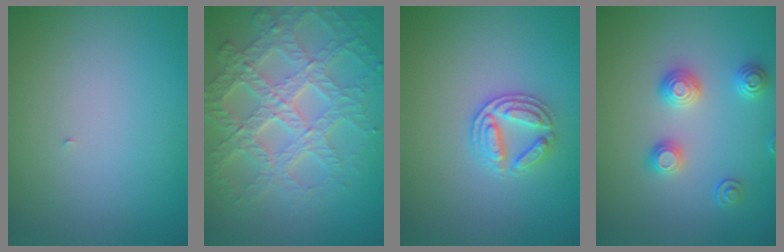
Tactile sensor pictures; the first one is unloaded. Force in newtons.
{"total": 7.8, "press": 5.8, "slide": 5.3}
{"total": 2.9, "press": 2.7, "slide": 1.0}
{"total": 2.9, "press": 2.7, "slide": 1.1}